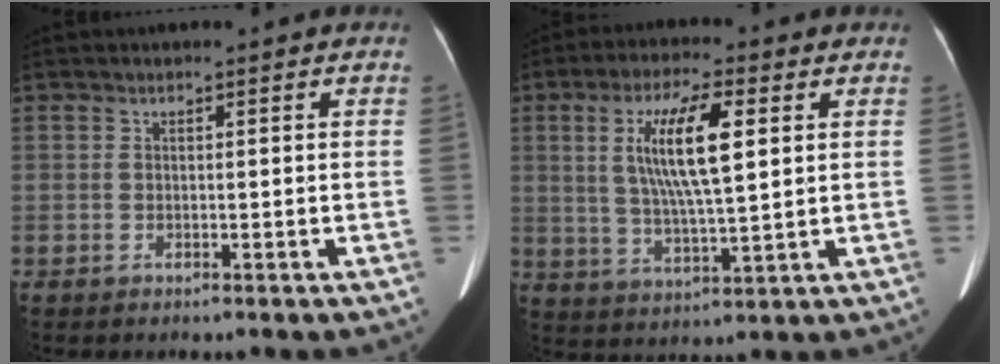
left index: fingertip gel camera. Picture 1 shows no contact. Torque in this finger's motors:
{"motor_torque": [0.42, -0.24, 0.31, 0.08]}